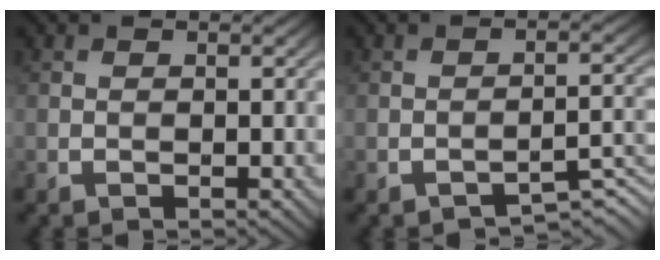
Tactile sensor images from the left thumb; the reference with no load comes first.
{"total": 3.0, "force": [-2.6, 0.4, 1.5], "torque": [-0.017, 0.011, -0.041]}